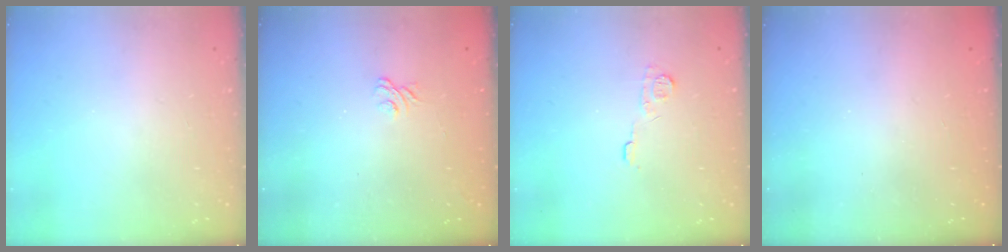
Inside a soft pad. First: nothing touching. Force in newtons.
{"total": 1.9, "press": 1.5, "slide": 1.1}
{"total": 5.8, "press": 5.8, "slide": 0.6}
{"total": 2.4, "press": 2.3, "slide": 0.8}